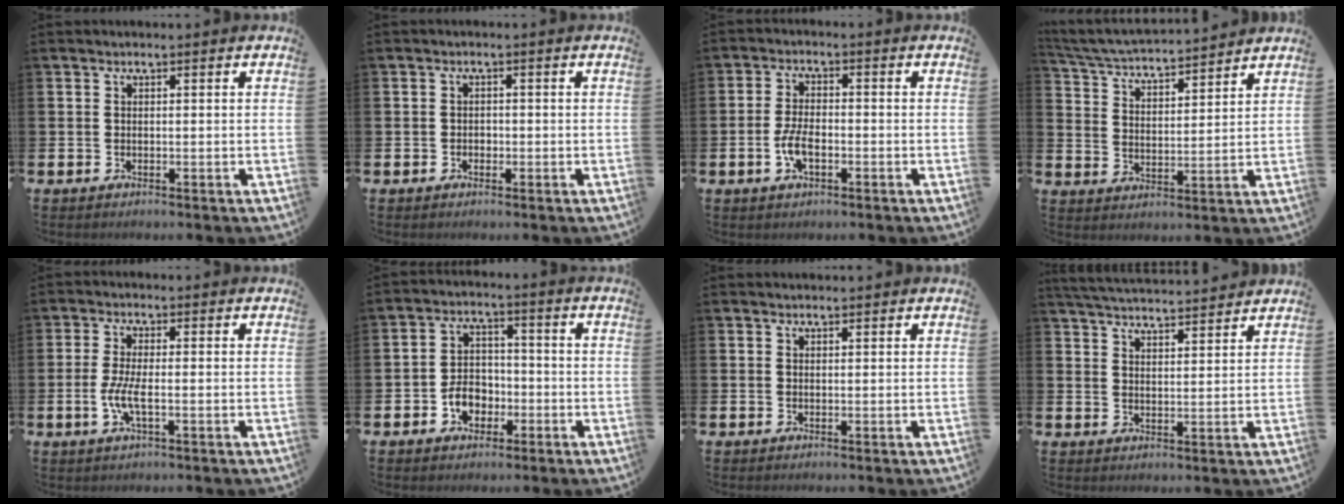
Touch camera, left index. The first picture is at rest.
{"total": 0.9, "force": [-0.4, 0.8, 0.3], "torque": [-0.004, 0.002, -0.010]}
{"total": 4.2, "force": [-1.2, 1.9, 3.6], "torque": [-0.073, -0.001, -0.026]}
{"total": 4.9, "force": [4.8, 0.2, 0.7], "torque": [-0.040, -0.040, 0.081]}
{"total": 3.6, "force": [-0.9, 0.7, 3.4], "torque": [-0.070, 0.000, -0.017]}
{"total": 4.3, "force": [-2.0, 3.2, 2.1], "torque": [-0.032, 0.004, -0.043]}
{"total": 0.7, "force": [0.6, 0.2, 0.0], "torque": [0.010, -0.002, 0.010]}
{"total": 4.6, "force": [4.6, 0.2, 0.3], "torque": [-0.026, -0.029, 0.083]}